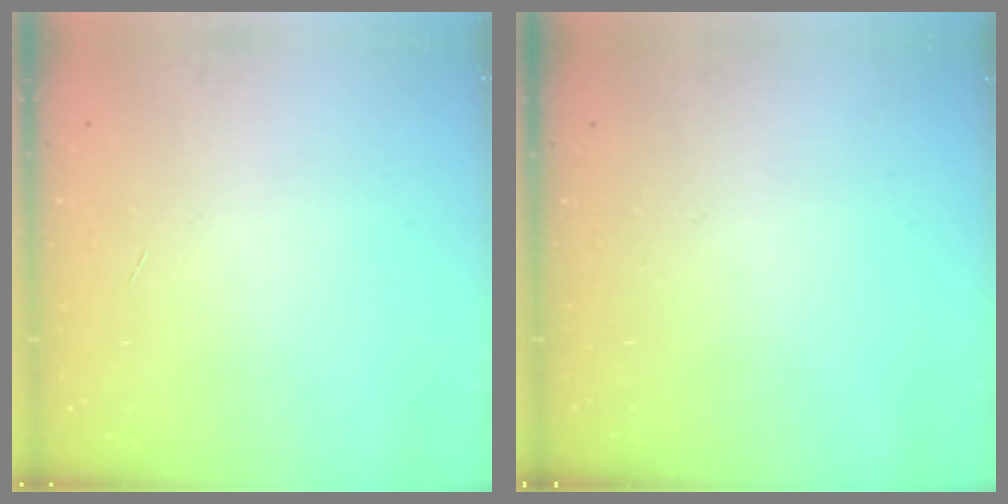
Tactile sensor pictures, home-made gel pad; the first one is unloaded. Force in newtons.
{"total": 0.0}